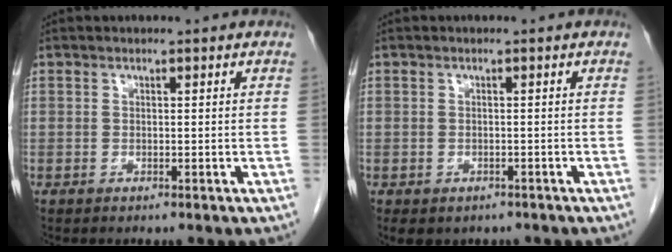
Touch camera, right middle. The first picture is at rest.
{"total": 4.9, "force": [-3.4, 3.1, 1.6], "torque": [-0.021, 0.002, -0.041]}